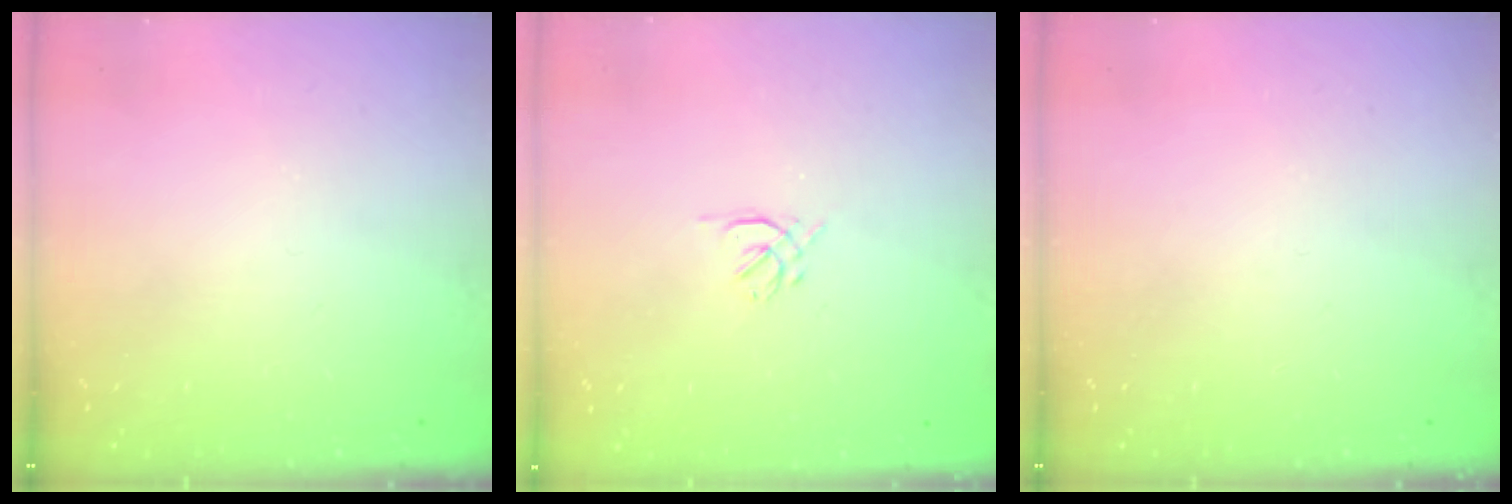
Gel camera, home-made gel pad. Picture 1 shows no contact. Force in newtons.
{"total": 1.6, "press": 1.5, "slide": 0.6}
{"total": 0.0}